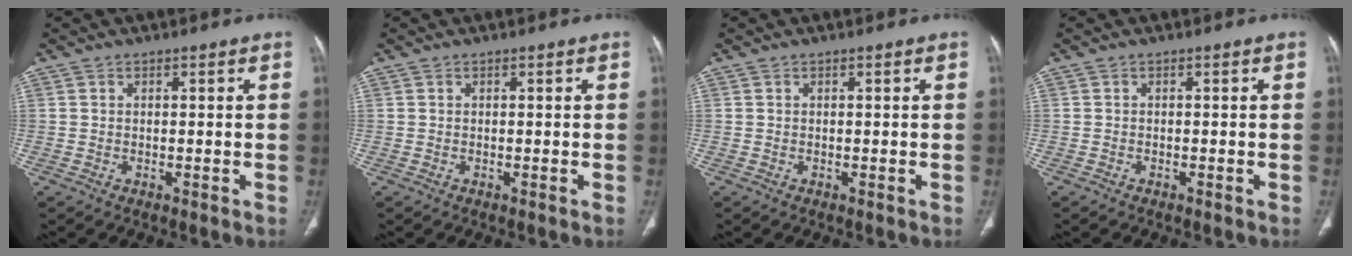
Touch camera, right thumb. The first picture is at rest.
{"total": 0.0}
{"total": 0.0}
{"total": 0.0}